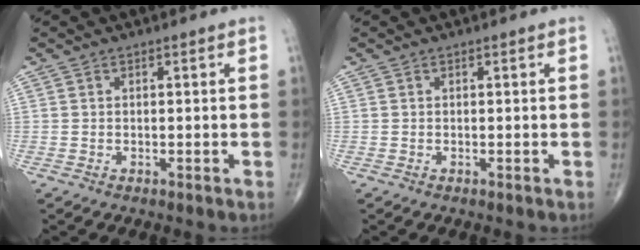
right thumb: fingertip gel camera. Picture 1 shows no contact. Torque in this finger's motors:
{"motor_torque": [0.00, 0.00, 0.01, -0.02, 0.00]}